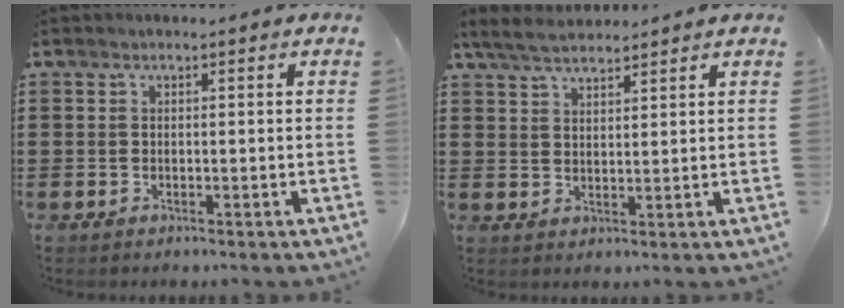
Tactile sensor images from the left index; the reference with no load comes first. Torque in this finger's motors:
{"motor_torque": [2.14, 0.00, 0.54, 0.12]}